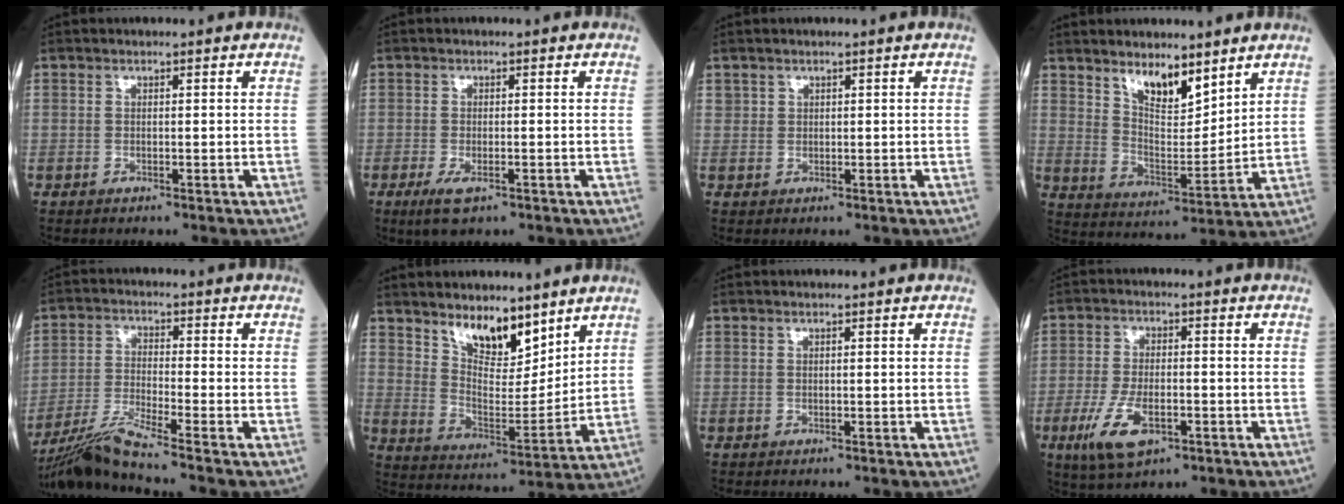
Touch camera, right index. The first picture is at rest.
{"total": 3.3, "force": [-1.7, 1.1, 2.6], "torque": [-0.057, -0.005, -0.023]}
{"total": 1.3, "force": [0.7, 1.0, 0.1], "torque": [0.012, -0.001, 0.012]}
{"total": 7.9, "force": [5.9, 2.5, 4.6], "torque": [-0.080, -0.012, 0.110]}
{"total": 7.7, "force": [-6.5, -2.1, 3.5], "torque": [-0.076, -0.029, -0.126]}
{"total": 9.2, "force": [7.0, 3.5, 5.0], "torque": [-0.084, -0.013, 0.132]}
{"total": 0.0}
{"total": 7.8, "force": [-3.3, 3.2, 6.3], "torque": [-0.134, -0.011, -0.052]}